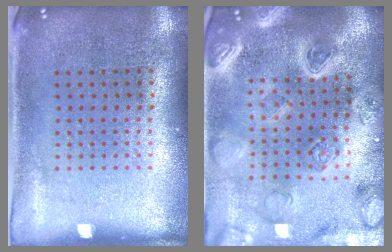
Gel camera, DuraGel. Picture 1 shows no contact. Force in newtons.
{"total": 4.5, "press": 4.0, "slide": 2.2}